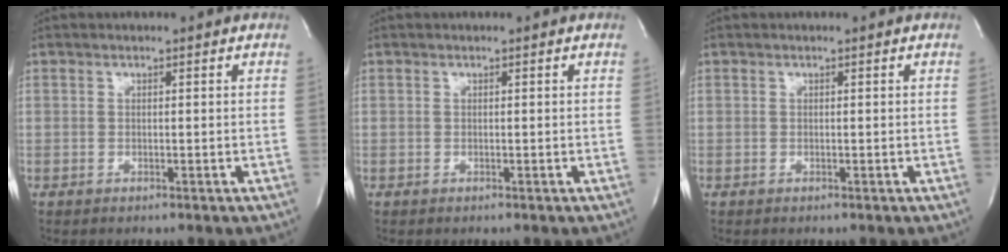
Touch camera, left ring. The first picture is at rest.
{"total": 0.0}
{"total": 0.0}